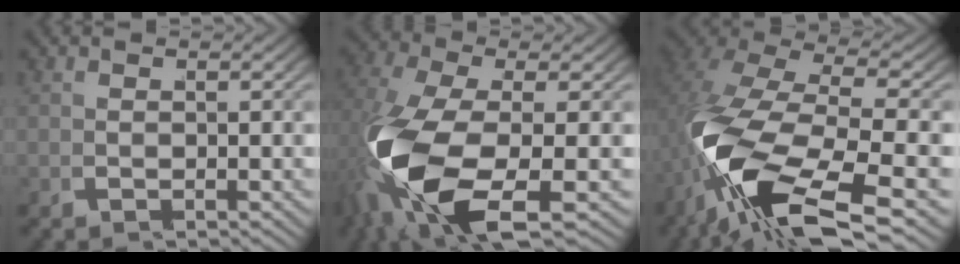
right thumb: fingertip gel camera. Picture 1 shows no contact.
{"total": 13.1, "force": [-2.8, 6.9, 10.8], "torque": [-0.272, -0.053, -0.013]}
{"total": 14.4, "force": [-2.5, 8.1, 11.6], "torque": [-0.306, -0.064, -0.003]}